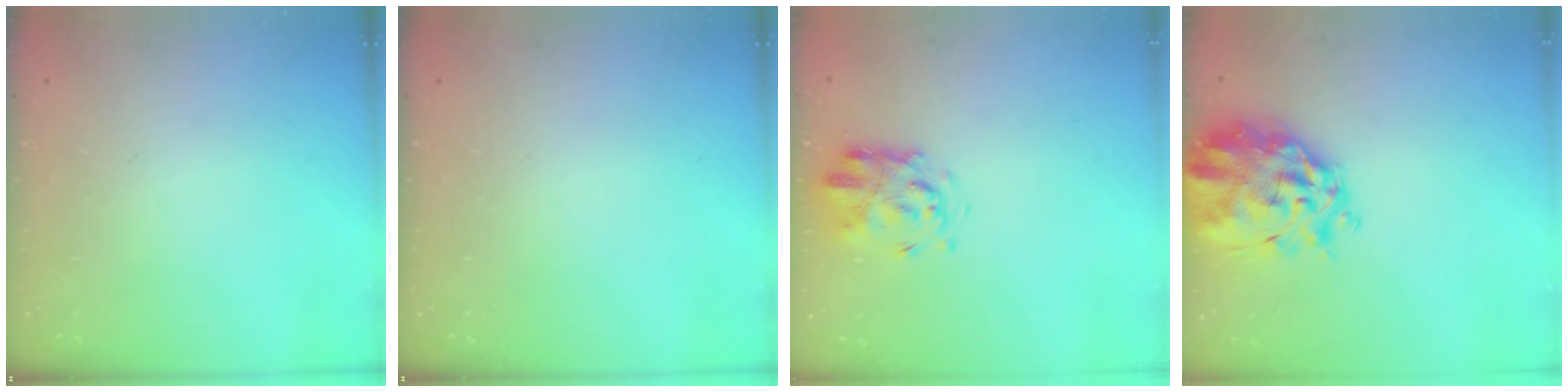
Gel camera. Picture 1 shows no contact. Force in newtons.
{"total": 0.0}
{"total": 3.4, "press": 3.3, "slide": 0.9}
{"total": 10.0, "press": 9.3, "slide": 3.7}